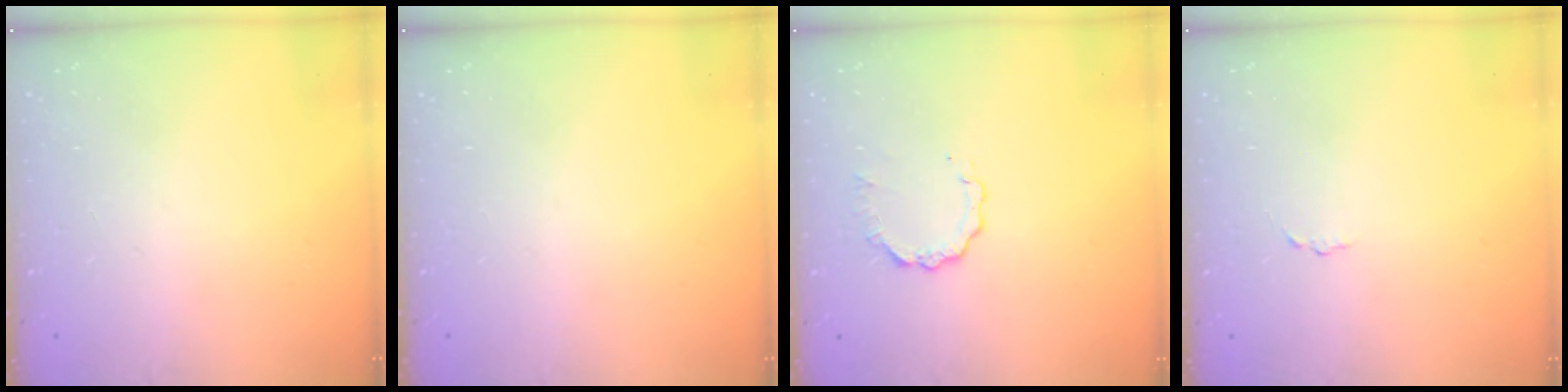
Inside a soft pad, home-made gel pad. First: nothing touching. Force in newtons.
{"total": 0.0}
{"total": 2.9, "press": 2.9, "slide": 0.3}
{"total": 1.6, "press": 1.6, "slide": 0.1}